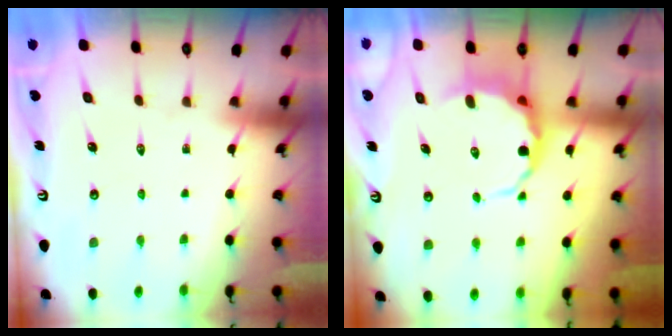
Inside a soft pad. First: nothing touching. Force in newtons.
{"total": 6.3, "press": 6.1, "slide": 1.7}